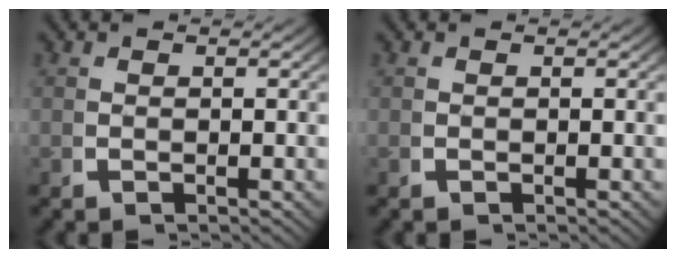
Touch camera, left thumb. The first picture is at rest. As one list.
[{"total": 0.0}]